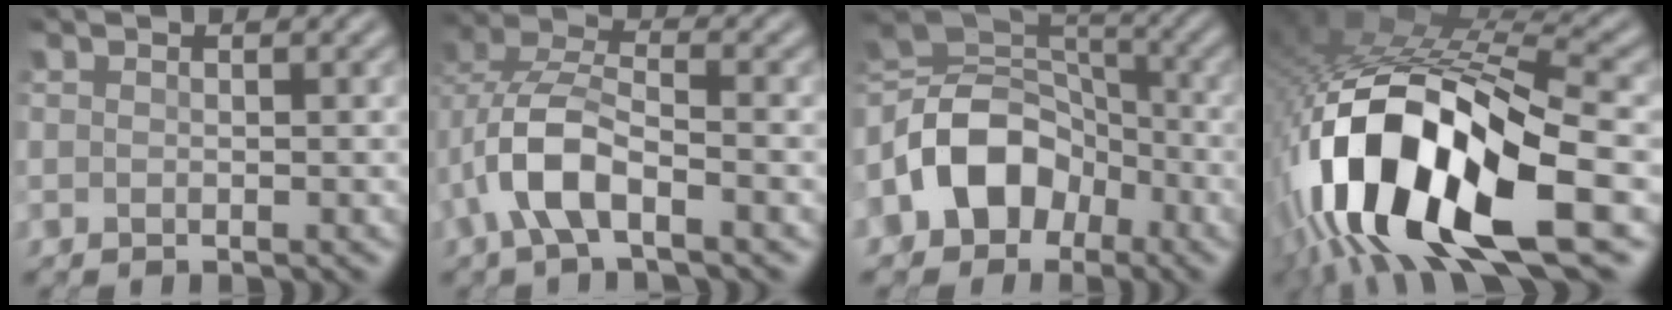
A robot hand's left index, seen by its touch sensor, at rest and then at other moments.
{"total": 5.7, "force": [-2.1, 2.6, 4.7], "torque": [-0.106, 0.010, -0.041]}
{"total": 9.2, "force": [-3.6, 6.8, 5.2], "torque": [-0.097, 0.013, -0.075]}
{"total": 15.5, "force": [-5.9, 6.3, 12.8], "torque": [-0.253, 0.001, -0.096]}